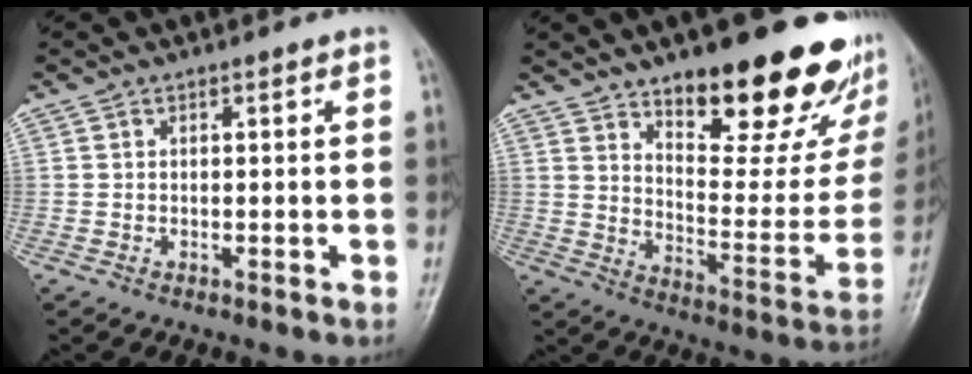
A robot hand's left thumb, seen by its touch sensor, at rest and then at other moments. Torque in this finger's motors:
{"motor_torque": [2.48, 1.03, 1.43, -1.34, 0.19]}